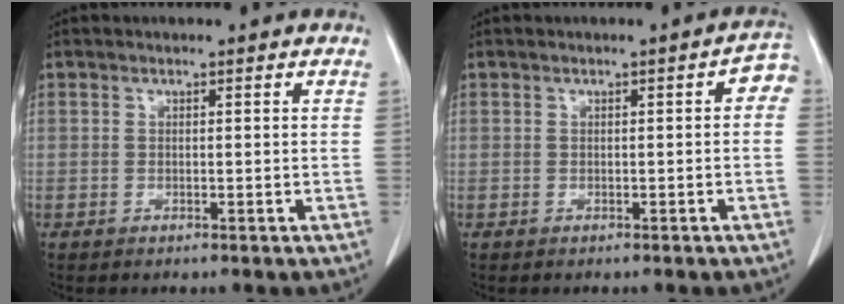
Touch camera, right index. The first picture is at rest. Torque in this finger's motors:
{"motor_torque": [0.29, -0.13, 0.09, 0.01]}